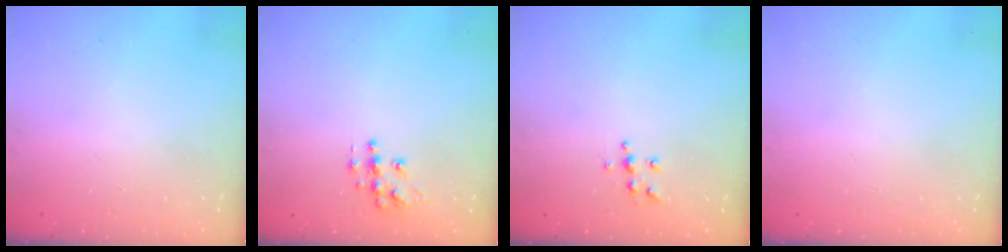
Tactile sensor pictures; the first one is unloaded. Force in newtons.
{"total": 8.7, "press": 8.7, "slide": 0.5}
{"total": 5.9, "press": 5.9, "slide": 0.5}
{"total": 0.0}